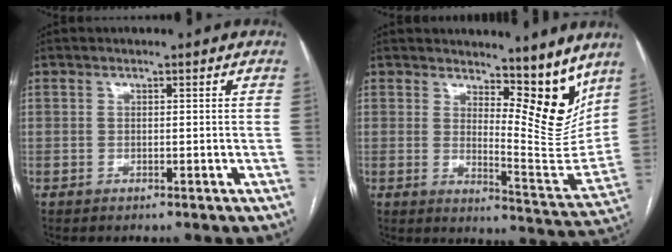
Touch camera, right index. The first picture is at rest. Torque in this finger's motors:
{"motor_torque": [-0.08, 0.54, 0.10, 0.01]}